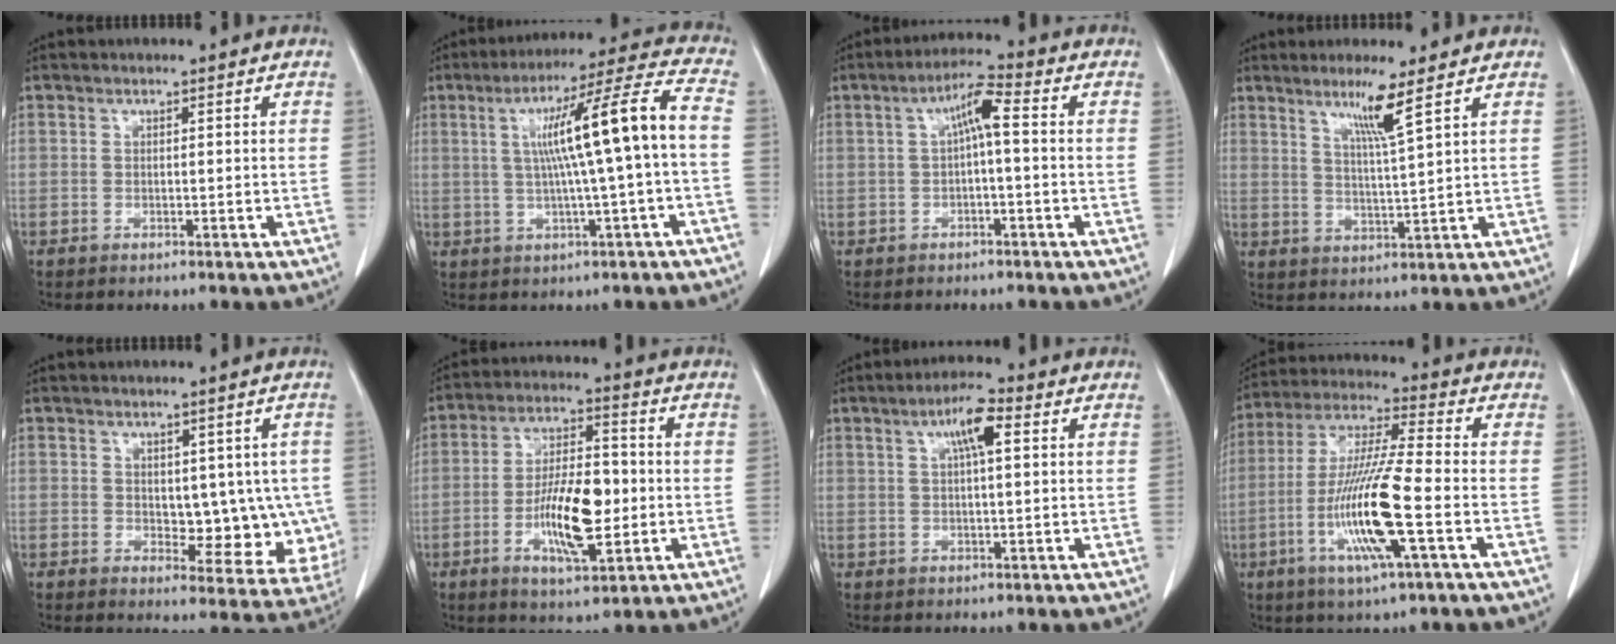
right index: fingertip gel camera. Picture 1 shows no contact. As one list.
[{"total": 13.4, "force": [0.5, -0.8, 13.3], "torque": [-0.211, 0.021, 0.008]}, {"total": 5.0, "force": [0.4, 0.7, 5.0], "torque": [-0.089, 0.020, 0.006]}, {"total": 5.5, "force": [3.3, -1.5, 4.2], "torque": [-0.078, -0.012, 0.063]}, {"total": 9.1, "force": [0.3, 5.3, 7.4], "torque": [-0.067, 0.004, 0.022]}, {"total": 11.8, "force": [-2.2, 3.8, 10.9], "torque": [-0.203, 0.004, -0.033]}, {"total": 5.3, "force": [1.9, 0.9, 4.9], "torque": [-0.089, 0.011, 0.031]}, {"total": 14.4, "force": [-4.1, 0.5, 13.8], "torque": [-0.280, -0.011, -0.080]}]